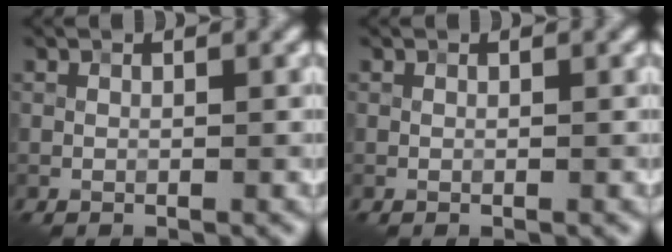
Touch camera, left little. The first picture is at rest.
{"total": 0.0}